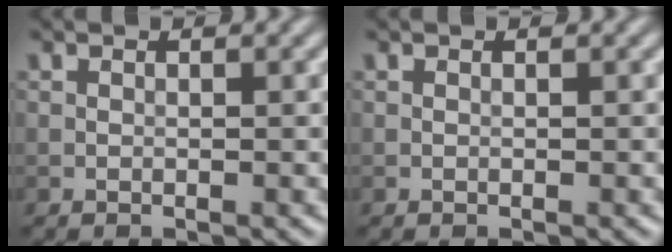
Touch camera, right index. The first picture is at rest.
{"total": 0.0}